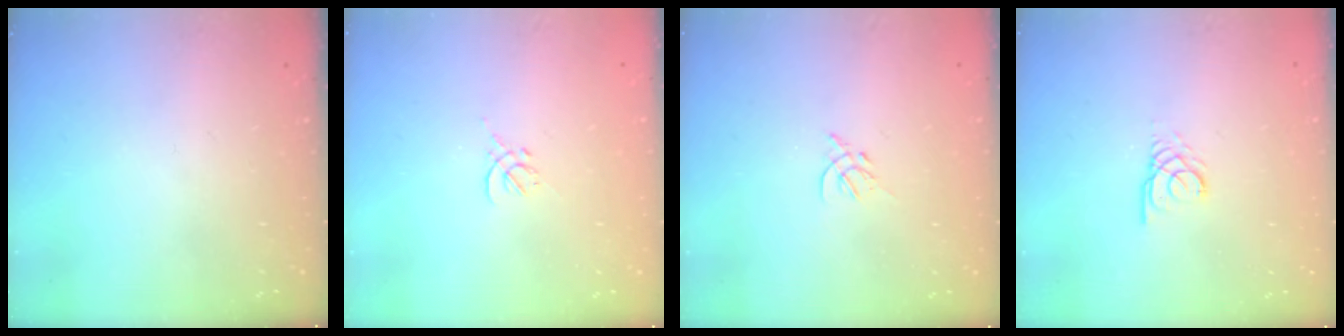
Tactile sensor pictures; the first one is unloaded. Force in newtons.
{"total": 0.0}
{"total": 3.2, "press": 3.1, "slide": 0.7}
{"total": 2.2, "press": 2.2, "slide": 0.2}